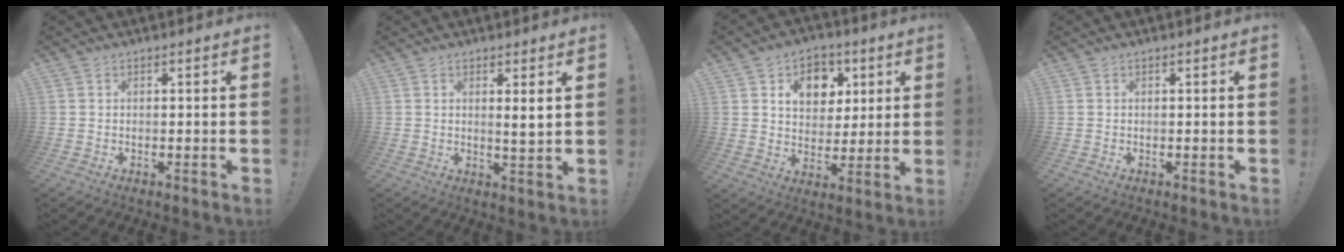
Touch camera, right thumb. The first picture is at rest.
{"total": 3.5, "force": [1.6, 0.0, 3.1], "torque": [-0.040, -0.018, 0.020]}
{"total": 11.0, "force": [5.1, 8.5, 4.6], "torque": [-0.055, -0.028, 0.096]}
{"total": 0.0}